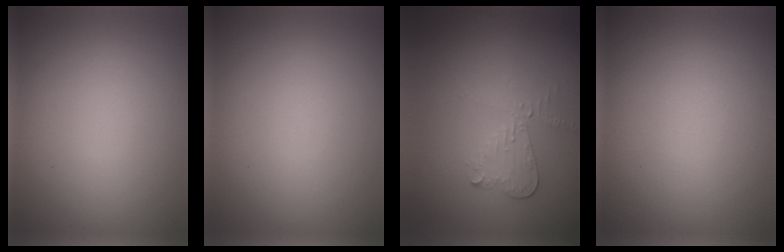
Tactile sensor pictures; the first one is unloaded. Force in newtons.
{"total": 0.0}
{"total": 2.1, "press": 2.0, "slide": 0.5}
{"total": 0.0}